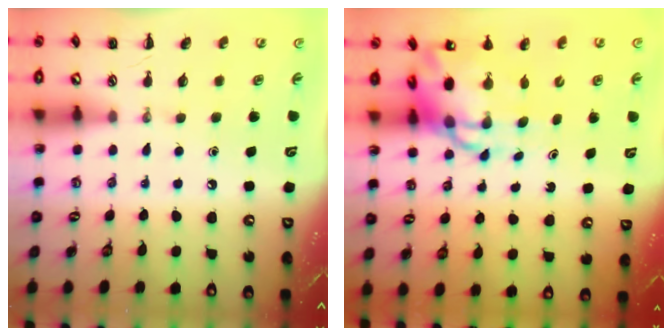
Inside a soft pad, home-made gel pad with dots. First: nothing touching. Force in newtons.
{"total": 10.0, "press": 9.7, "slide": 2.6}